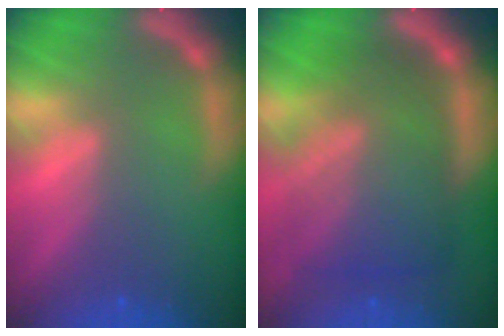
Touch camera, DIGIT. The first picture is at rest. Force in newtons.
{"total": 10.0}